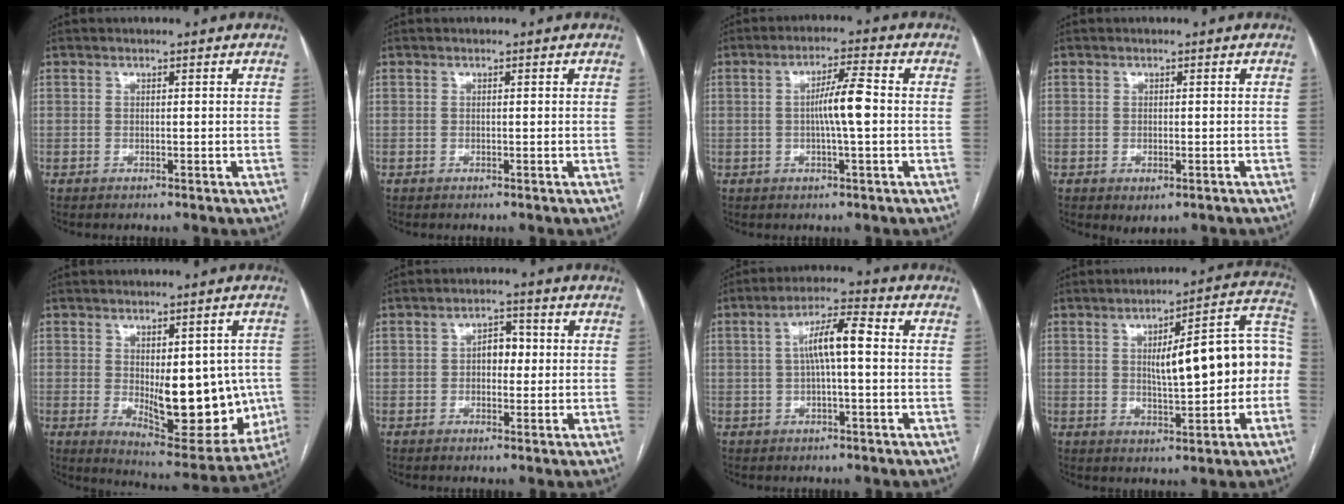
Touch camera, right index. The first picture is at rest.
{"total": 0.0}
{"total": 6.2, "force": [-0.2, 0.3, 6.2], "torque": [-0.111, 0.007, -0.006]}
{"total": 2.1, "force": [-0.9, 1.1, 1.5], "torque": [-0.022, -0.003, -0.003]}
{"total": 15.3, "force": [-1.1, 6.6, 13.8], "torque": [-0.177, -0.008, 0.008]}
{"total": 3.7, "force": [0.1, 2.2, 2.9], "torque": [-0.043, 0.015, 0.001]}
{"total": 7.1, "force": [0.6, 1.1, 7.0], "torque": [-0.128, 0.022, 0.008]}
{"total": 15.0, "force": [0.1, 3.5, 14.6], "torque": [-0.193, 0.044, 0.007]}